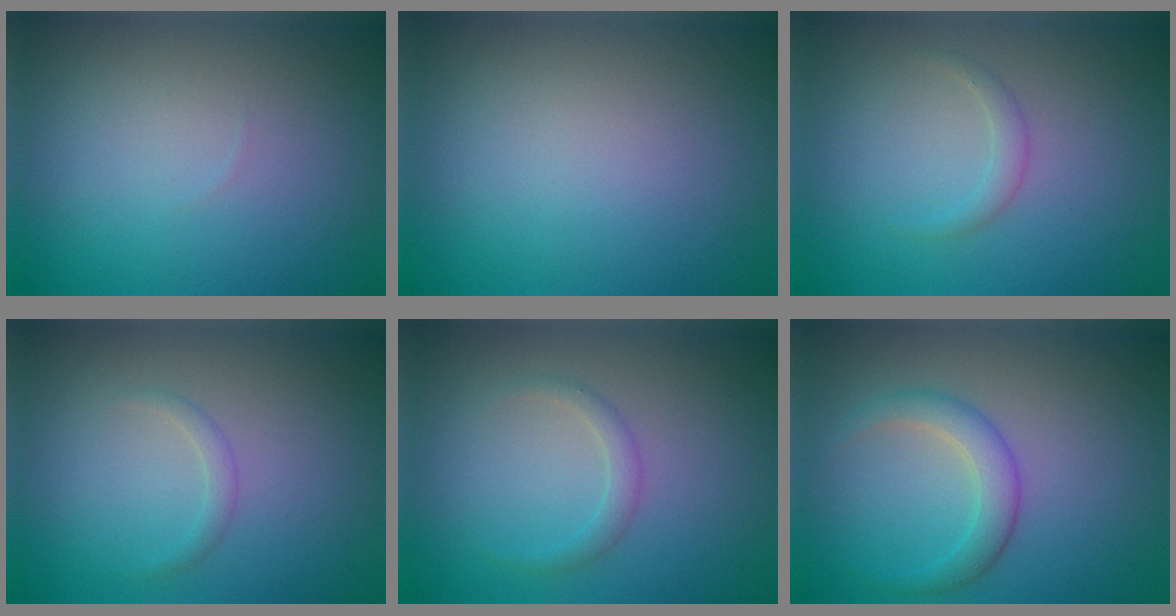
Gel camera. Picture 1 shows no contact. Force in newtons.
{"total": 0.0}
{"total": 1.2, "press": 1.1, "slide": 0.1}
{"total": 0.9, "press": 0.9, "slide": 0.0}
{"total": 1.3, "press": 1.3, "slide": 0.0}
{"total": 2.6, "press": 2.6, "slide": 0.1}